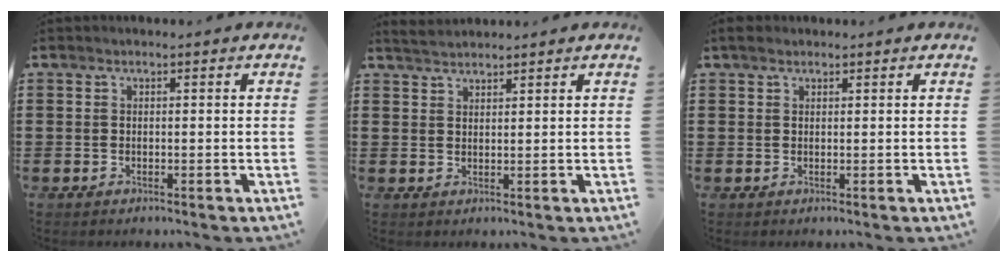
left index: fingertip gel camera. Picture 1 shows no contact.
{"total": 2.0, "force": [2.0, 0.1, 0.2], "torque": [-0.010, 0.003, 0.041]}
{"total": 1.2, "force": [0.9, 0.6, 0.5], "torque": [-0.012, 0.005, 0.016]}